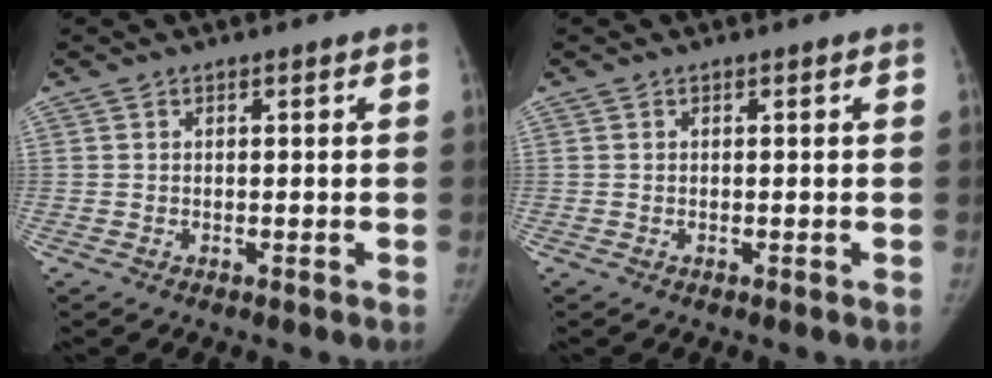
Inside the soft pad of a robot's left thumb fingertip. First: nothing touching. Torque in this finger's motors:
{"motor_torque": [0.03, -0.03, 0.24, -0.22, 0.01]}